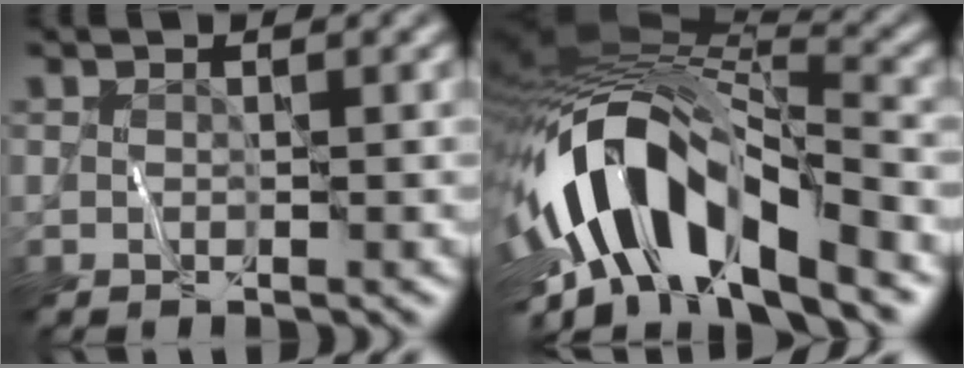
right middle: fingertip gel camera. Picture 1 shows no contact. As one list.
[{"total": 13.4, "force": [-4.9, 5.4, 11.2], "torque": [-0.200, 0.005, -0.087]}]